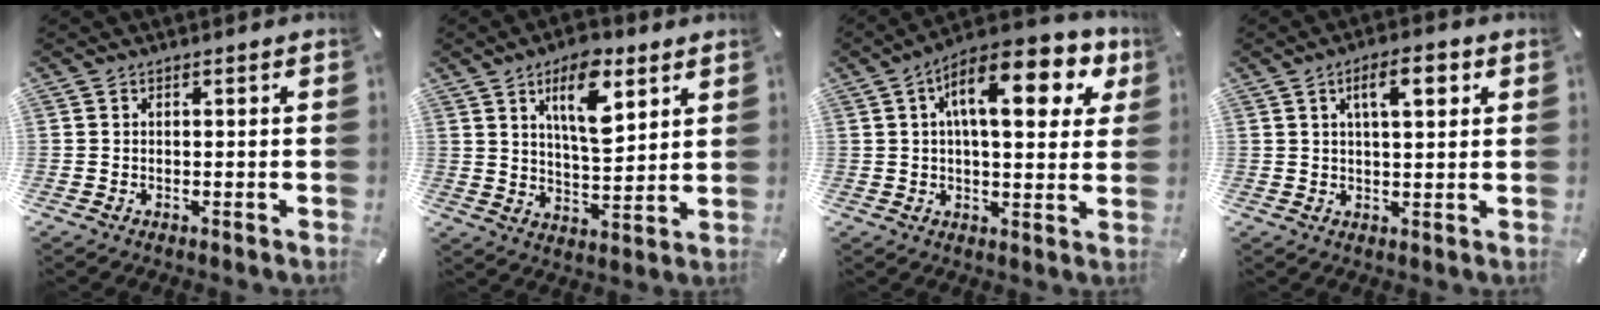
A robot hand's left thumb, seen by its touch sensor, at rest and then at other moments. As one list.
[{"total": 12.5, "force": [6.9, 5.3, 9.0], "torque": [-0.141, -0.024, 0.116]}, {"total": 16.4, "force": [6.7, 6.8, 13.4], "torque": [-0.207, -0.015, 0.106]}, {"total": 7.3, "force": [3.0, 2.7, 6.1], "torque": [-0.094, -0.004, 0.043]}]